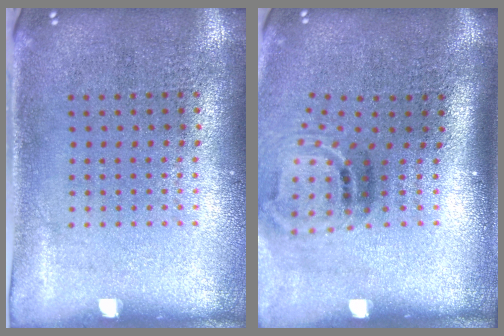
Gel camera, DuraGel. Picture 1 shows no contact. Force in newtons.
{"total": 1.9, "press": 1.2, "slide": 1.5}